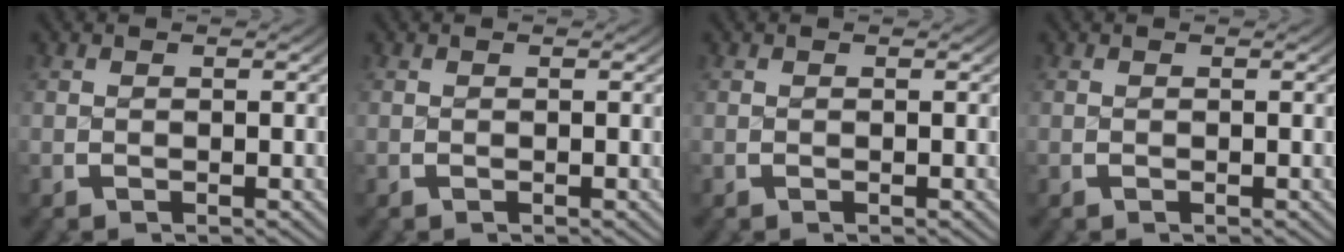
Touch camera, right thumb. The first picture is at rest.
{"total": 0.0}
{"total": 0.0}
{"total": 0.0}